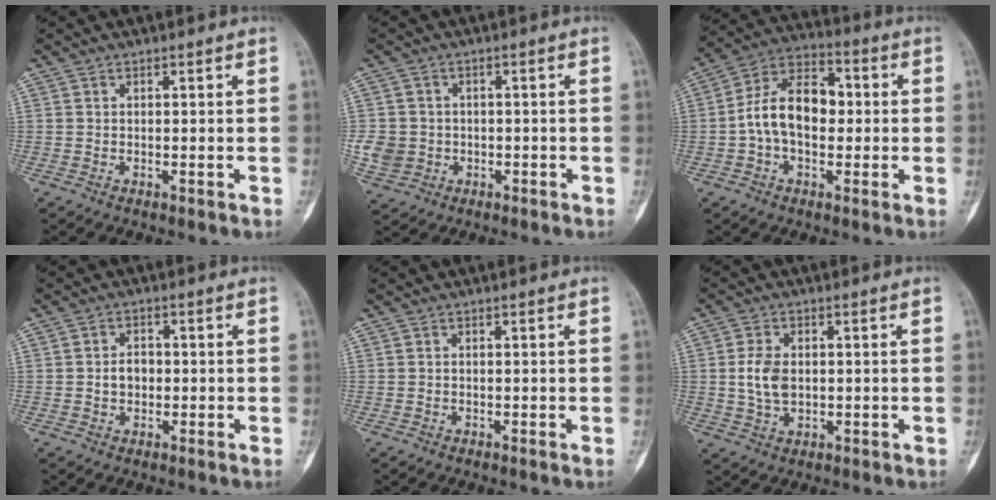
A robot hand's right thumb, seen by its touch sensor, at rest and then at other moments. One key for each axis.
{"total": 5.9, "fx": -1.2, "fy": 5.5, "fz": 1.9, "tx": -0.030, "ty": 0.010, "tz": -0.016}
{"total": 13.0, "fx": -0.3, "fy": 8.3, "fz": 10.0, "tx": -0.161, "ty": 0.038, "tz": -0.015}
{"total": 3.3, "fx": -0.3, "fy": 2.5, "fz": 2.1, "tx": -0.028, "ty": 0.012, "tz": -0.009}
{"total": 0.0}
{"total": 6.1, "fx": 0.2, "fy": 4.2, "fz": 4.4, "tx": -0.084, "ty": 0.002, "tz": 0.007}